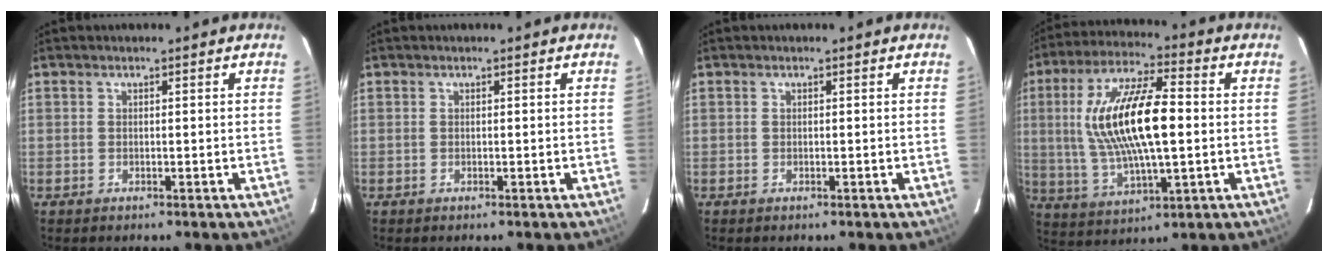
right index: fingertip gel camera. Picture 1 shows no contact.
{"total": 0.0}
{"total": 0.0}
{"total": 17.9, "force": [1.2, 5.8, 16.8], "torque": [-0.324, 0.010, 0.028]}